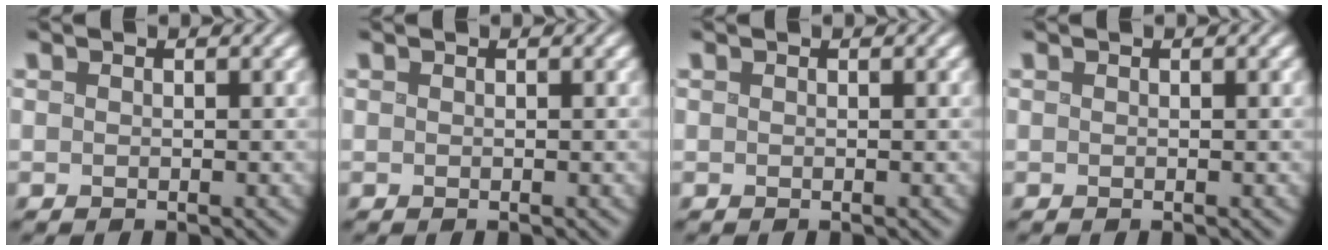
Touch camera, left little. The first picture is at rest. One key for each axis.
{"total": 0.0}
{"total": 0.0}
{"total": 0.0}